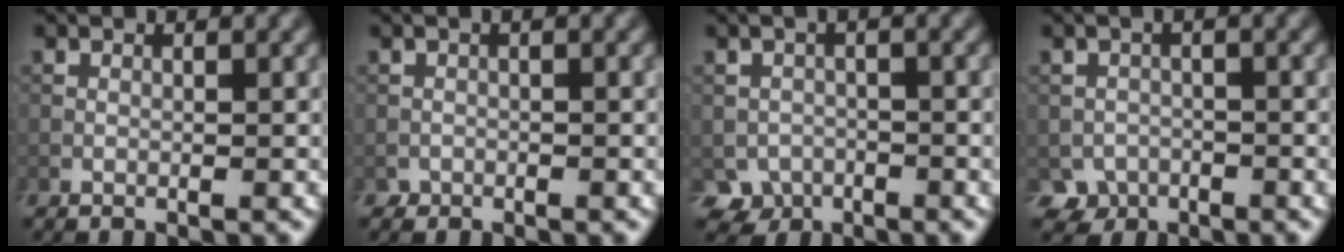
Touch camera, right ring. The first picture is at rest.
{"total": 0.7, "force": [-0.5, 0.5, 0.2], "torque": [0.000, -0.002, -0.009]}
{"total": 3.1, "force": [-1.6, 2.3, 1.2], "torque": [-0.021, -0.005, -0.032]}
{"total": 2.7, "force": [-1.5, 2.0, 0.9], "torque": [-0.013, -0.005, -0.032]}